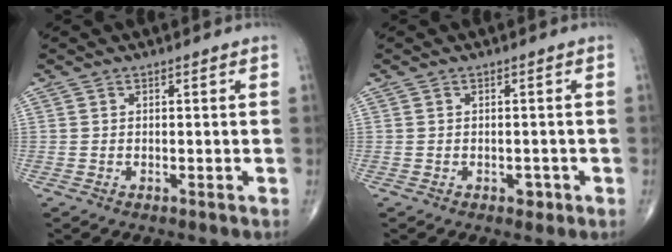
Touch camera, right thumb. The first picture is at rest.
{"total": 1.6, "force": [-0.7, 1.1, 0.8], "torque": [-0.005, 0.002, -0.007]}